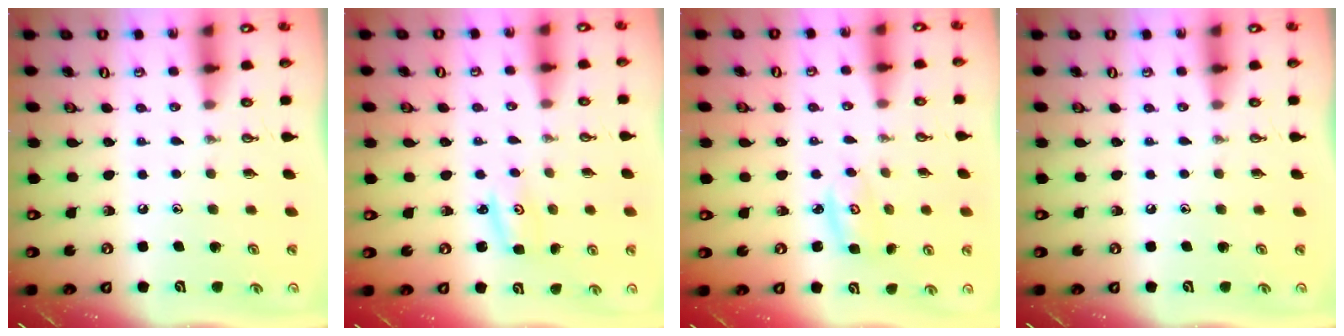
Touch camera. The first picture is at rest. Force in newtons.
{"total": 2.7, "press": 2.7, "slide": 0.3}
{"total": 3.4, "press": 3.4, "slide": 0.1}
{"total": 0.0}